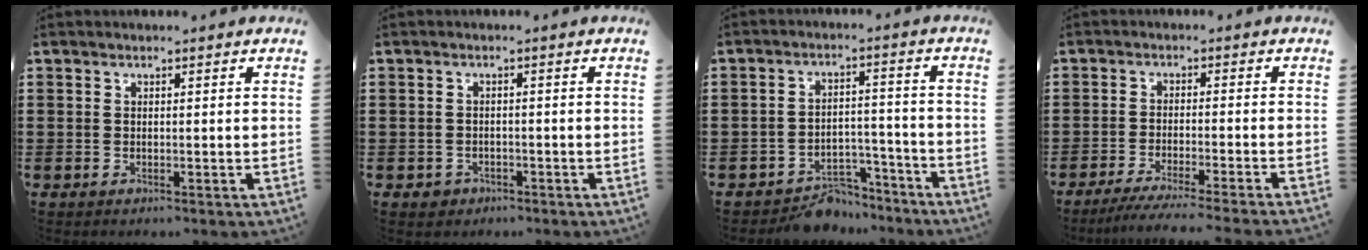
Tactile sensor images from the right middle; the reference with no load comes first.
{"total": 1.2, "force": [-0.8, 0.8, 0.1], "torque": [-0.006, 0.001, -0.020]}
{"total": 5.9, "force": [-5.6, 1.7, 0.6], "torque": [-0.006, 0.020, -0.112]}
{"total": 3.9, "force": [-3.4, -0.4, 1.8], "torque": [-0.030, -0.009, -0.067]}